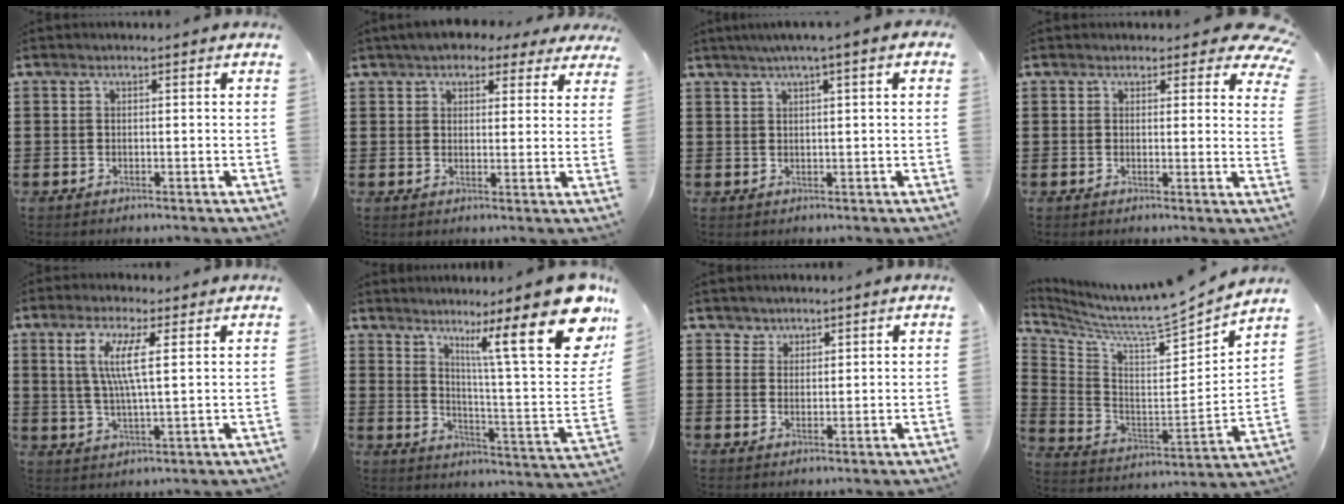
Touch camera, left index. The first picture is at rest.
{"total": 4.8, "force": [4.1, 1.8, 1.8], "torque": [-0.041, -0.002, 0.074]}
{"total": 2.2, "force": [1.1, 0.3, 1.9], "torque": [-0.037, 0.003, 0.019]}
{"total": 3.2, "force": [2.6, 1.5, 1.1], "torque": [-0.017, -0.008, 0.045]}
{"total": 6.5, "force": [2.7, 1.4, 5.8], "torque": [-0.124, 0.003, 0.045]}
{"total": 18.8, "force": [10.1, 3.3, 15.5], "torque": [-0.251, -0.052, 0.157]}
{"total": 2.4, "force": [1.8, 1.5, -0.2], "torque": [-0.005, 0.005, 0.034]}
{"total": 5.9, "force": [5.6, -0.1, 1.6], "torque": [-0.070, -0.062, 0.086]}